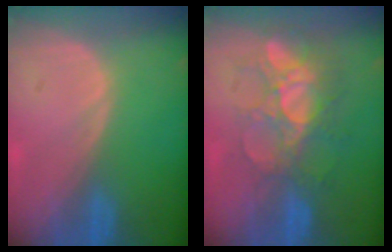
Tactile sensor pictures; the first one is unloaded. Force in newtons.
{"total": 9.8, "press": 8.5, "slide": 4.8}